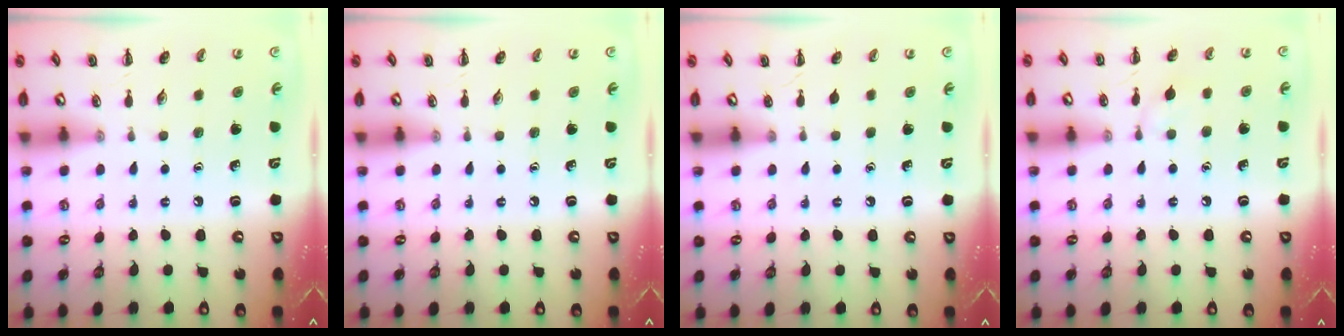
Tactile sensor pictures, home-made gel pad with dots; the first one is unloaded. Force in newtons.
{"total": 0.0}
{"total": 0.0}
{"total": 5.2, "press": 4.8, "slide": 1.9}